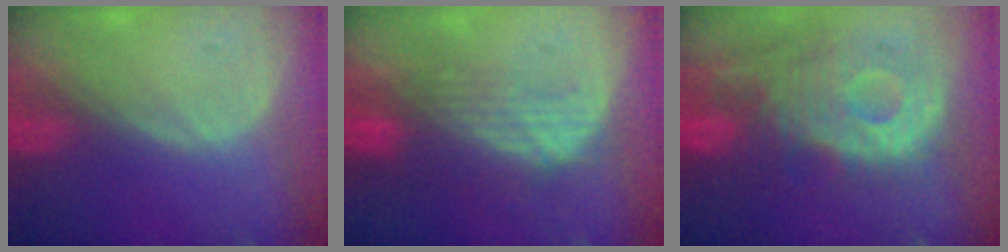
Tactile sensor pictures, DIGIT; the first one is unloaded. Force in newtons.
{"total": 7.6, "press": 7.1, "slide": 2.8}
{"total": 12.0, "press": 10.8, "slide": 5.3}